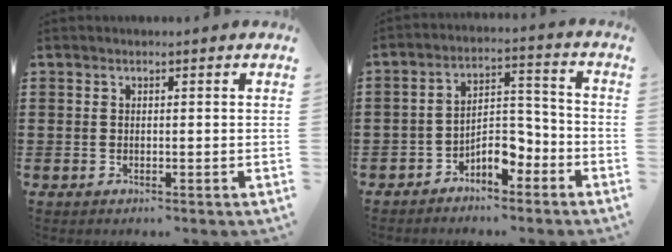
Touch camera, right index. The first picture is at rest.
{"total": 6.5, "force": [-4.1, 3.0, 4.1], "torque": [-0.066, 0.020, -0.075]}